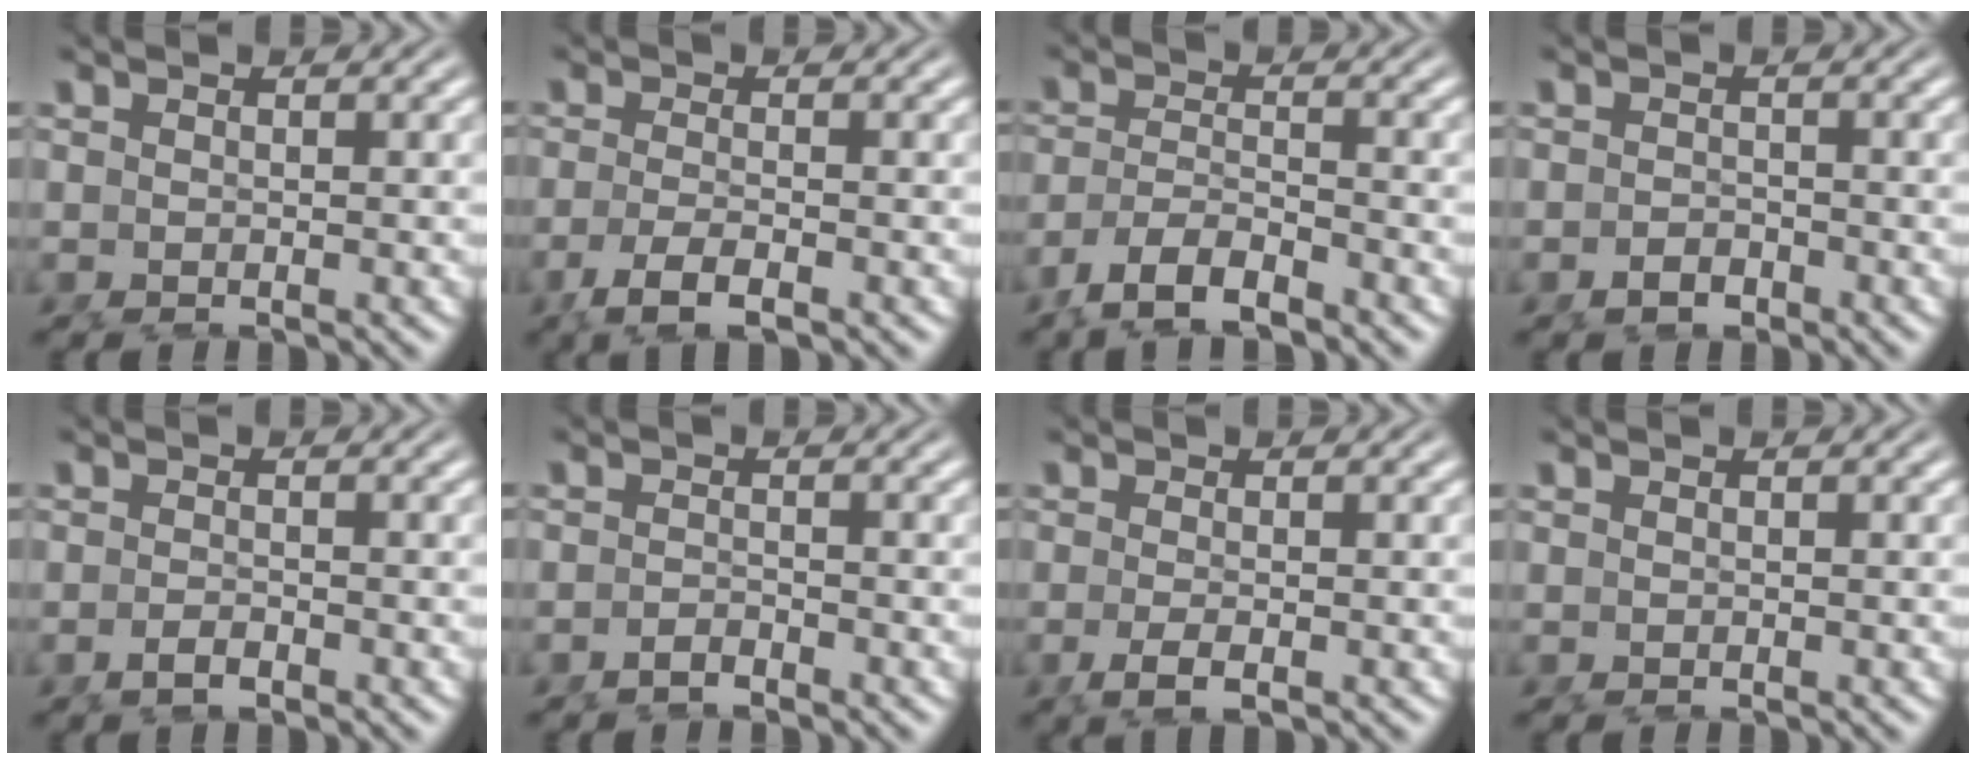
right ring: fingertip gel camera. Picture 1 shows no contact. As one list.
[{"total": 2.5, "force": [-1.6, 0.0, 1.9], "torque": [-0.038, -0.010, -0.023]}, {"total": 3.5, "force": [-2.8, 1.2, 1.8], "torque": [-0.042, -0.017, -0.042]}, {"total": 1.1, "force": [-1.1, -0.1, -0.1], "torque": [0.009, -0.005, -0.016]}, {"total": 1.1, "force": [-0.9, -0.4, 0.4], "torque": [-0.003, 0.000, -0.017]}, {"total": 1.2, "force": [-1.1, -0.5, -0.1], "torque": [0.006, -0.001, -0.023]}, {"total": 1.6, "force": [-1.0, 0.0, 1.3], "torque": [-0.030, -0.010, -0.011]}, {"total": 0.0}]